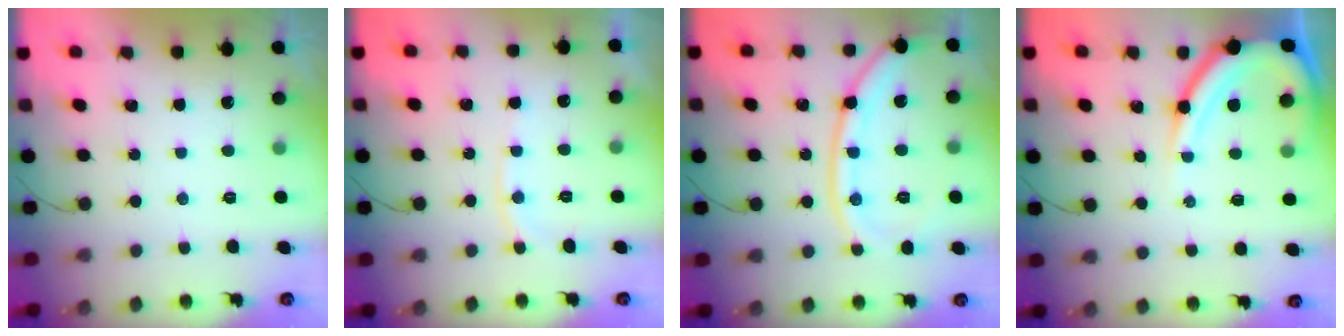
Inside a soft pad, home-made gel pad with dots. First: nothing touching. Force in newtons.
{"total": 7.0, "press": 6.9, "slide": 1.0}
{"total": 14.2, "press": 14.1, "slide": 1.5}
{"total": 12.4, "press": 12.4, "slide": 1.3}